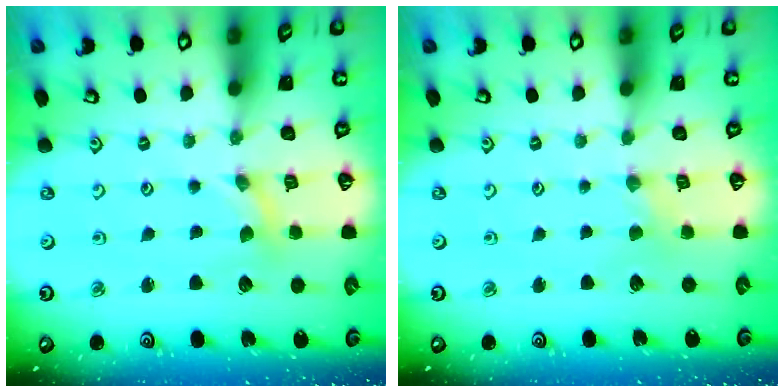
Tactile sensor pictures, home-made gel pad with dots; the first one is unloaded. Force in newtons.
{"total": 1.2, "press": 1.2, "slide": 0.3}